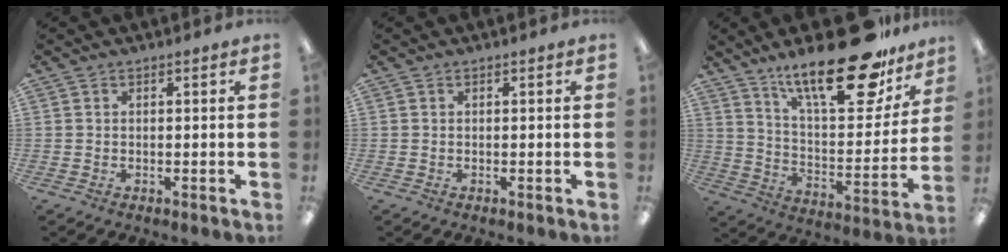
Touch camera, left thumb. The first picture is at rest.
{"total": 0.0}
{"total": 25.1, "force": [18.2, 8.0, 15.4], "torque": [-0.233, -0.115, 0.301]}